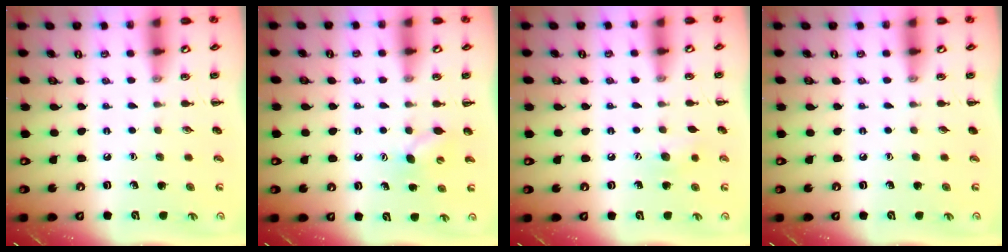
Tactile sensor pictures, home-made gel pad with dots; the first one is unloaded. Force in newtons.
{"total": 5.4, "press": 5.3, "slide": 1.1}
{"total": 6.6, "press": 6.4, "slide": 1.6}
{"total": 0.0}